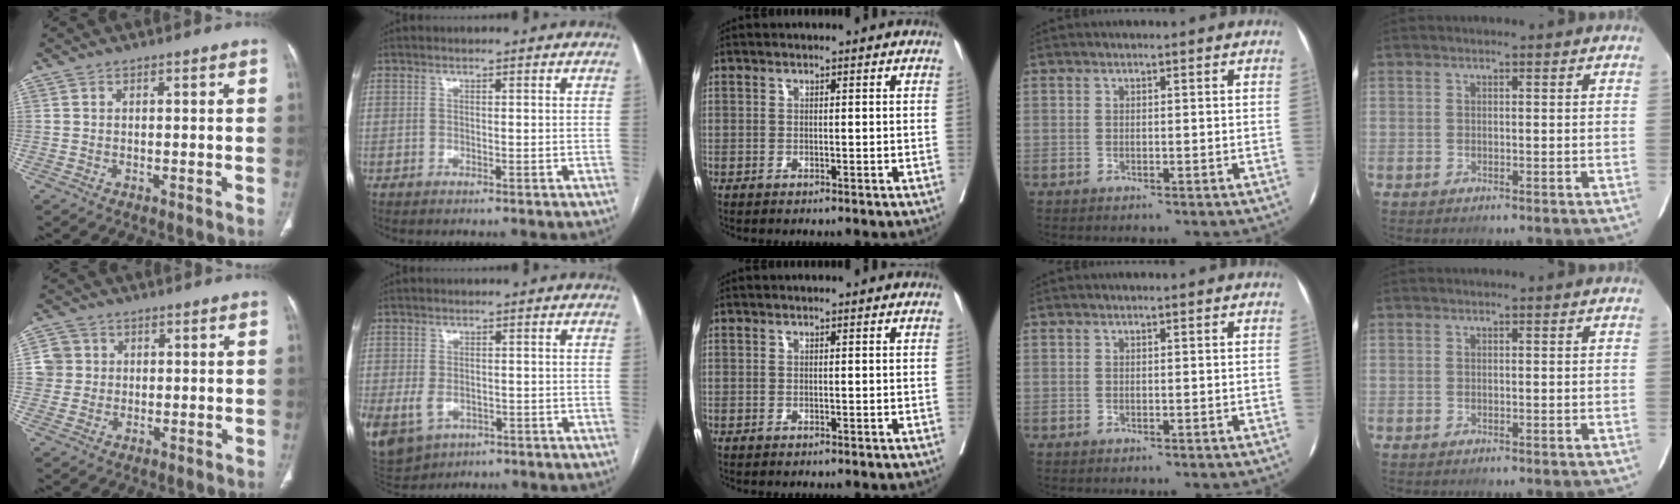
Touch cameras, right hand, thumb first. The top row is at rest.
{"thumb": {"total": 4.6, "force": [0.7, 4.5, 0.3], "torque": [0.024, 0.004, 0.012]}, "index": {"total": 13.0, "force": [-4.5, 10.2, 6.8], "torque": [-0.194, -0.004, -0.057]}}